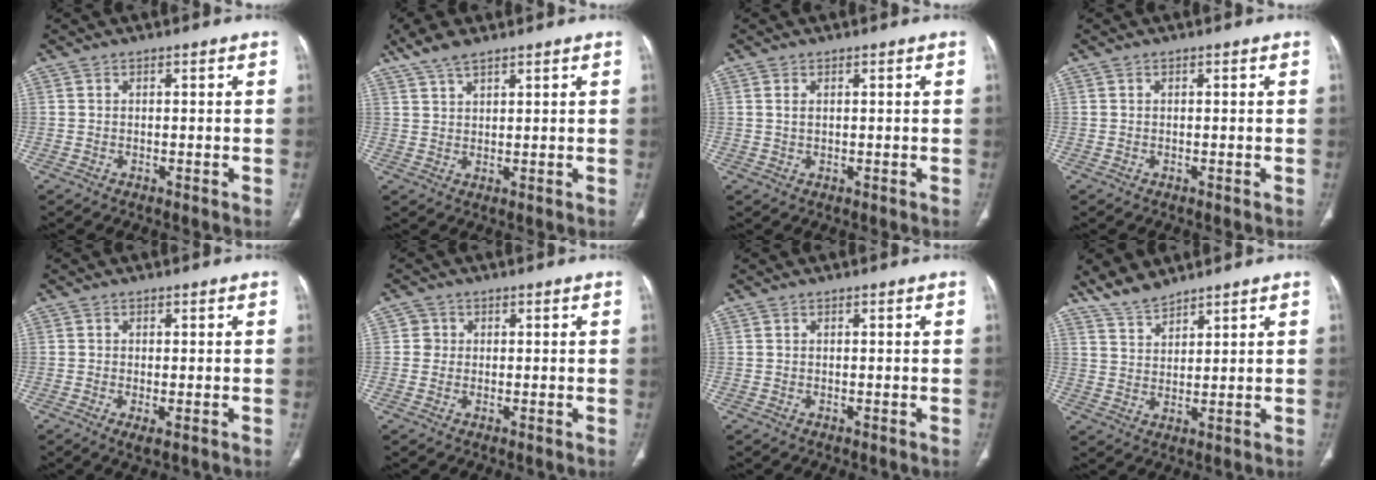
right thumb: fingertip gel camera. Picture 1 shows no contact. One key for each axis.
{"total": 5.2, "fx": 4.0, "fy": 1.7, "fz": 2.9, "tx": -0.061, "ty": -0.003, "tz": 0.083}
{"total": 1.2, "fx": 0.5, "fy": 0.6, "fz": 1.0, "tx": -0.023, "ty": 0.002, "tz": 0.013}
{"total": 0.0}
{"total": 2.1, "fx": -0.7, "fy": 0.6, "fz": 1.8, "tx": -0.040, "ty": -0.007, "tz": -0.013}
{"total": 1.9, "fx": 0.2, "fy": 1.9, "fz": 0.1, "tx": 0.011, "ty": 0.005, "tz": -0.001}
{"total": 0.0}
{"total": 5.1, "fx": 4.8, "fy": 1.4, "fz": 1.3, "tx": -0.020, "ty": -0.022, "tz": 0.102}